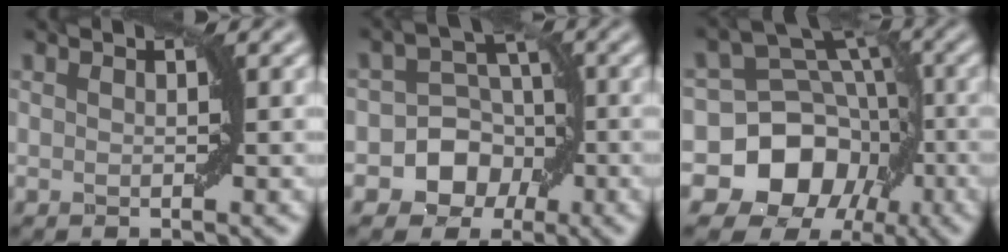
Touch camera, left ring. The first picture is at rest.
{"total": 6.5, "force": [-2.4, 5.7, 2.0], "torque": [-0.005, 0.021, -0.067]}
{"total": 11.7, "force": [-4.6, 9.8, 4.4], "torque": [-0.060, 0.003, -0.110]}